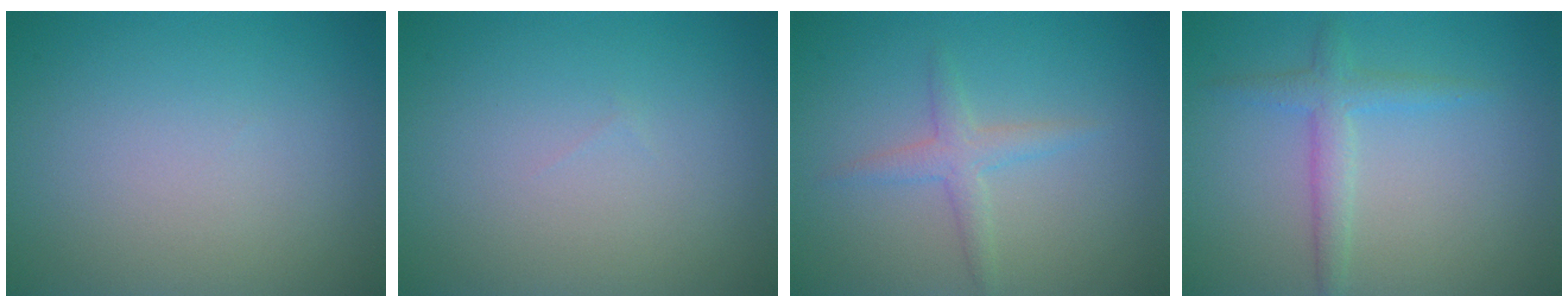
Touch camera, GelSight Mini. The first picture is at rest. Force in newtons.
{"total": 0.0}
{"total": 2.0, "press": 2.0, "slide": 0.1}
{"total": 2.4, "press": 2.4, "slide": 0.2}